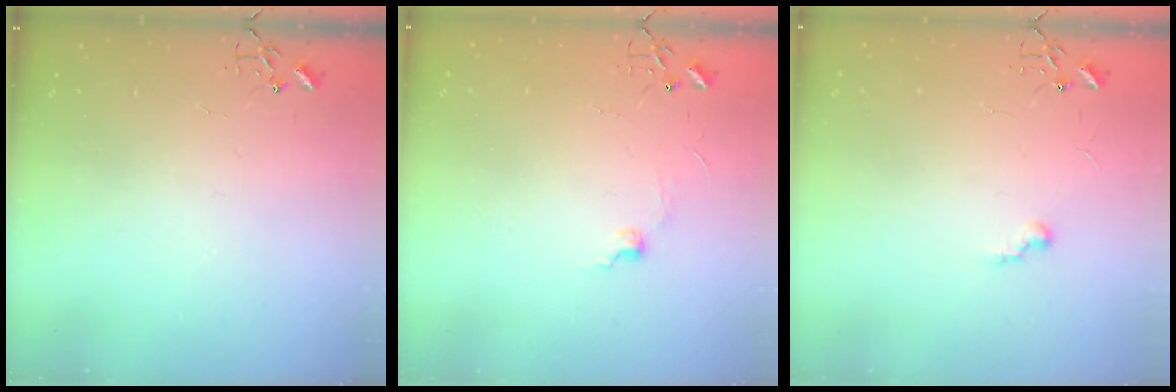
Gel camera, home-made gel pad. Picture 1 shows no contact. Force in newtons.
{"total": 5.3, "press": 5.2, "slide": 0.7}
{"total": 5.3, "press": 5.3, "slide": 0.5}